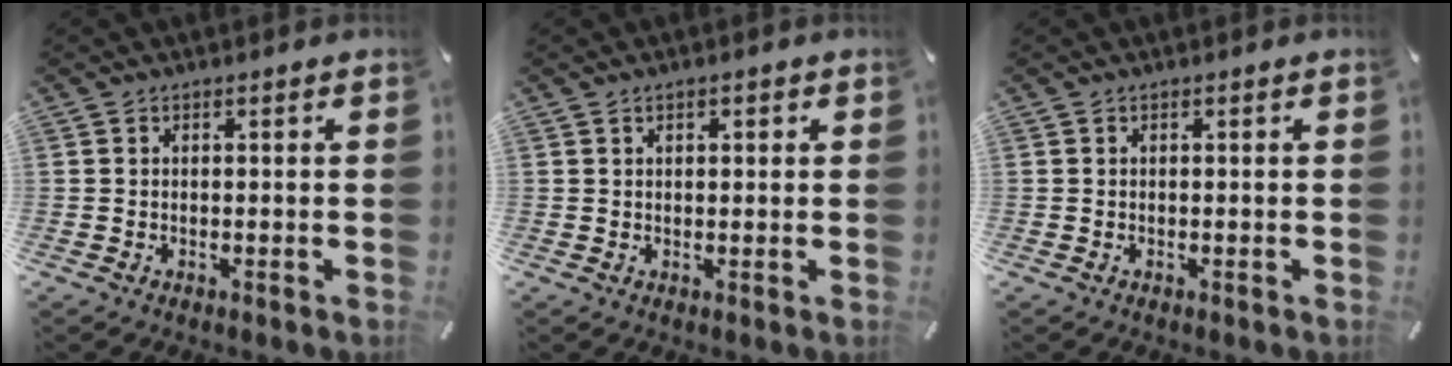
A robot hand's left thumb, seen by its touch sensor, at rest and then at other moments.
{"total": 1.5, "force": [0.5, 0.9, 1.2], "torque": [-0.024, 0.005, 0.007]}
{"total": 0.0}